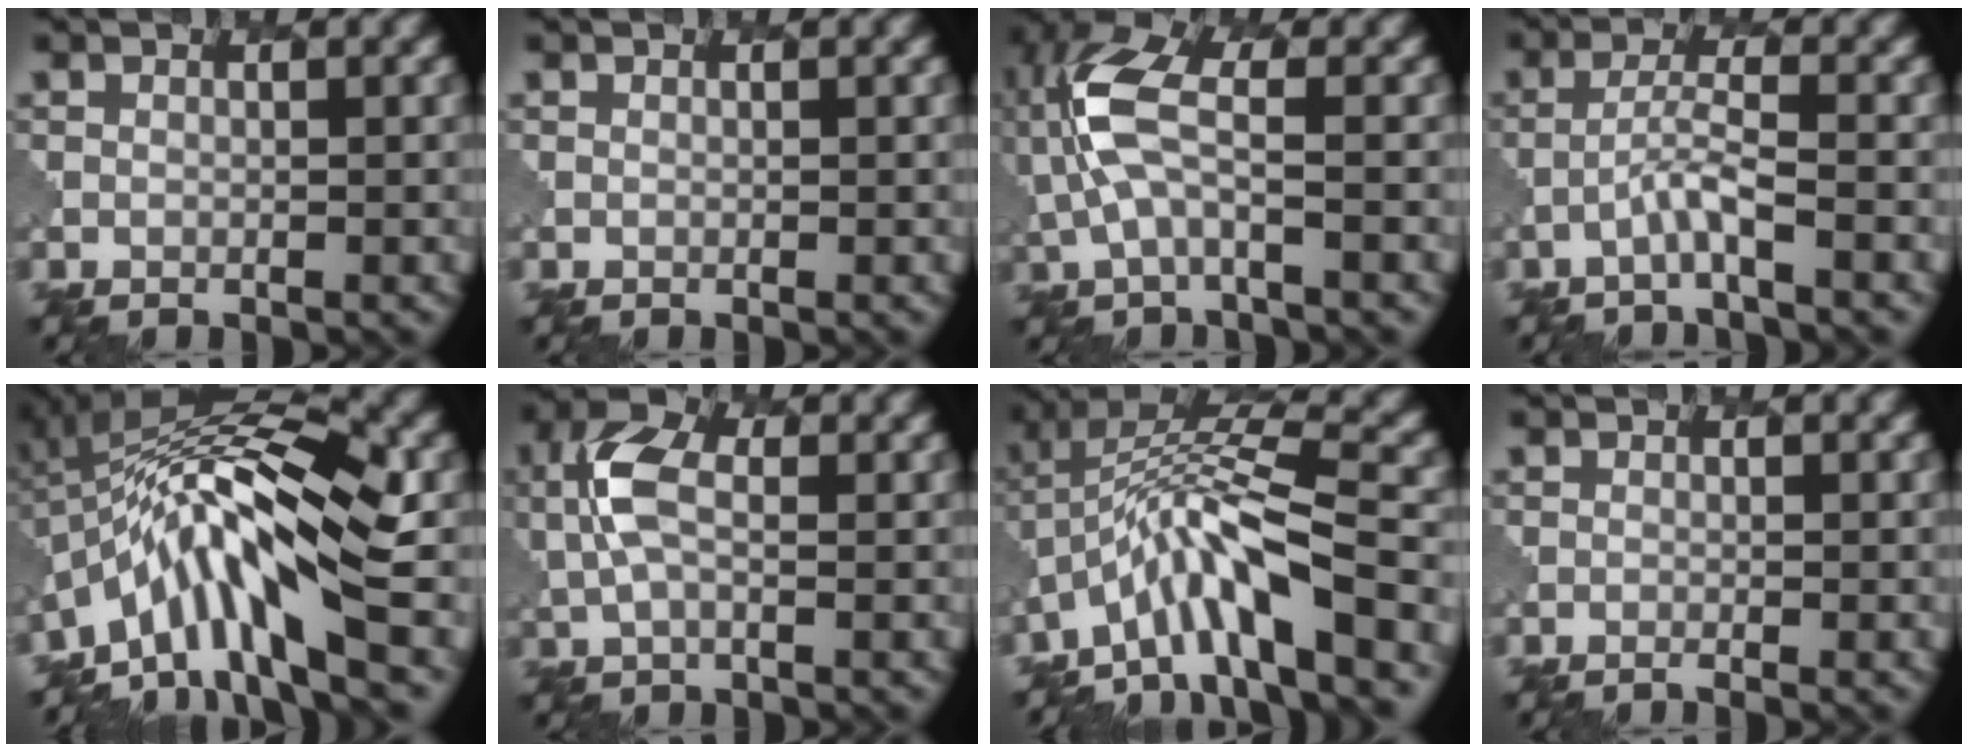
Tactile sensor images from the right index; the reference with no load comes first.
{"total": 0.0}
{"total": 5.3, "force": [0.2, 2.1, 4.9], "torque": [-0.123, 0.019, -0.001]}
{"total": 2.1, "force": [-1.0, 0.0, 1.8], "torque": [-0.040, 0.012, -0.027]}
{"total": 10.1, "force": [-3.1, 3.0, 9.1], "torque": [-0.144, 0.023, -0.057]}
{"total": 4.1, "force": [0.7, 2.2, 3.4], "torque": [-0.084, 0.009, 0.008]}
{"total": 8.2, "force": [-3.7, 2.1, 7.0], "torque": [-0.123, 0.019, -0.071]}
{"total": 0.7, "force": [-0.4, 0.2, 0.6], "torque": [0.001, 0.001, -0.009]}